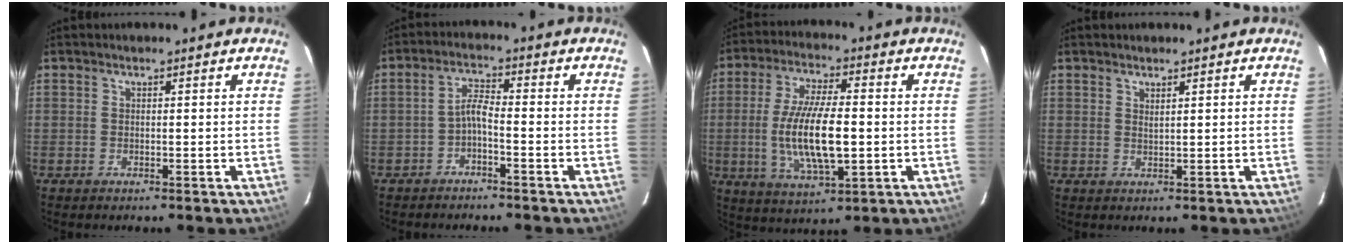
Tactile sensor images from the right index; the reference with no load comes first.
{"total": 2.8, "force": [-1.8, 0.4, 2.1], "torque": [-0.052, 0.012, -0.037]}
{"total": 14.0, "force": [-1.5, 4.4, 13.2], "torque": [-0.259, -0.009, -0.024]}
{"total": 1.1, "force": [0.9, 0.2, 0.6], "torque": [-0.011, 0.000, 0.017]}